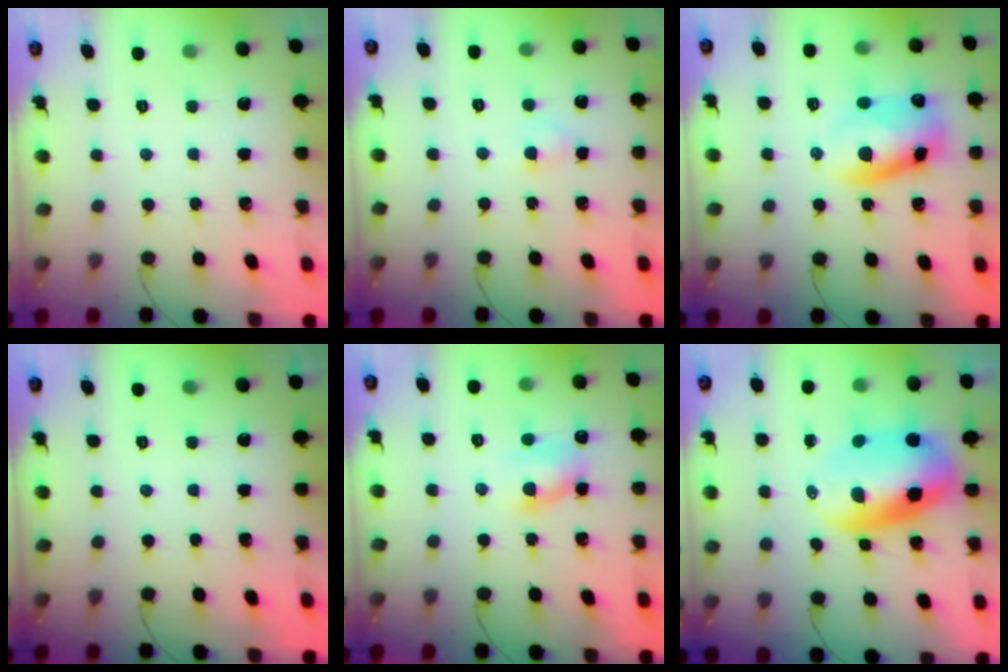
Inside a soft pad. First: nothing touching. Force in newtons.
{"total": 2.5, "press": 2.3, "slide": 1.0}
{"total": 10.9, "press": 10.7, "slide": 1.9}
{"total": 0.0}
{"total": 7.1, "press": 7.0, "slide": 0.6}
{"total": 10.1, "press": 9.8, "slide": 2.5}